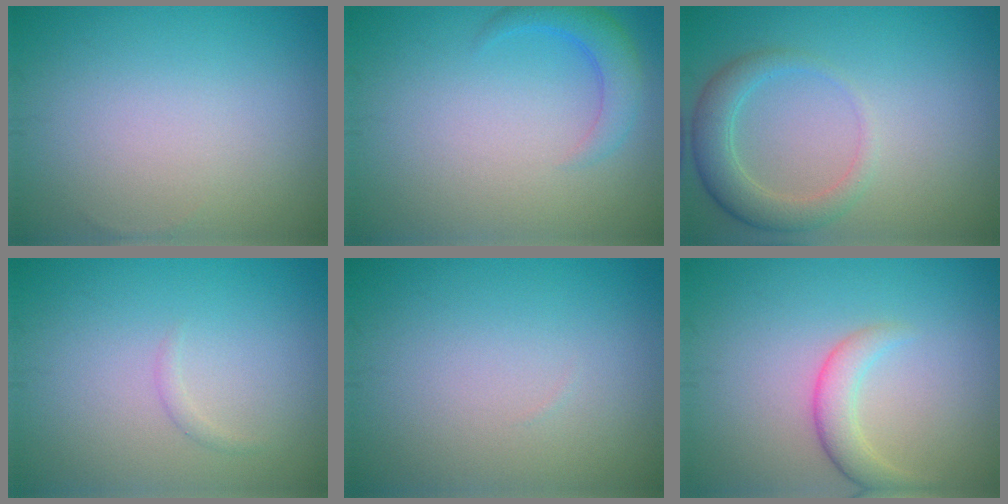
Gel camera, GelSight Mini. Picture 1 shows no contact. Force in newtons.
{"total": 2.7, "press": 2.6, "slide": 0.3}
{"total": 2.4, "press": 2.4, "slide": 0.4}
{"total": 0.6, "press": 0.6, "slide": 0.1}
{"total": 0.0}
{"total": 2.6, "press": 2.6, "slide": 0.2}